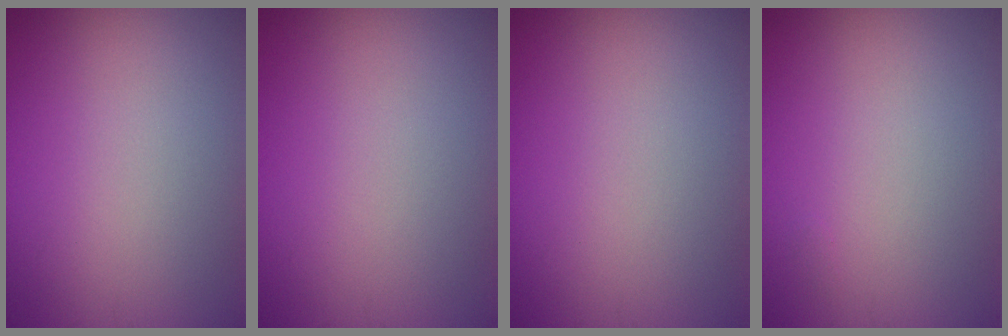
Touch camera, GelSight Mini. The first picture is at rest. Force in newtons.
{"total": 0.0}
{"total": 0.0}
{"total": 0.0}